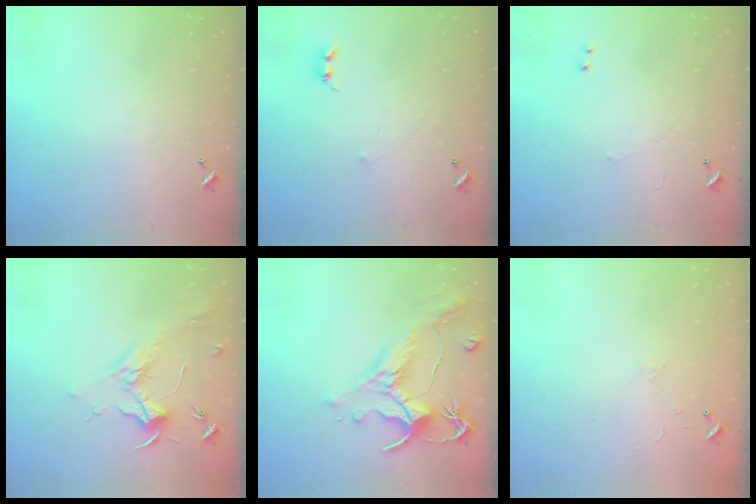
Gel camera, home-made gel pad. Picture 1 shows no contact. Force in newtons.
{"total": 1.7, "press": 1.6, "slide": 0.4}
{"total": 1.0, "press": 0.9, "slide": 0.5}
{"total": 1.8, "press": 1.6, "slide": 0.6}
{"total": 1.6, "press": 0.4, "slide": 1.6}
{"total": 4.7, "press": 4.6, "slide": 0.7}